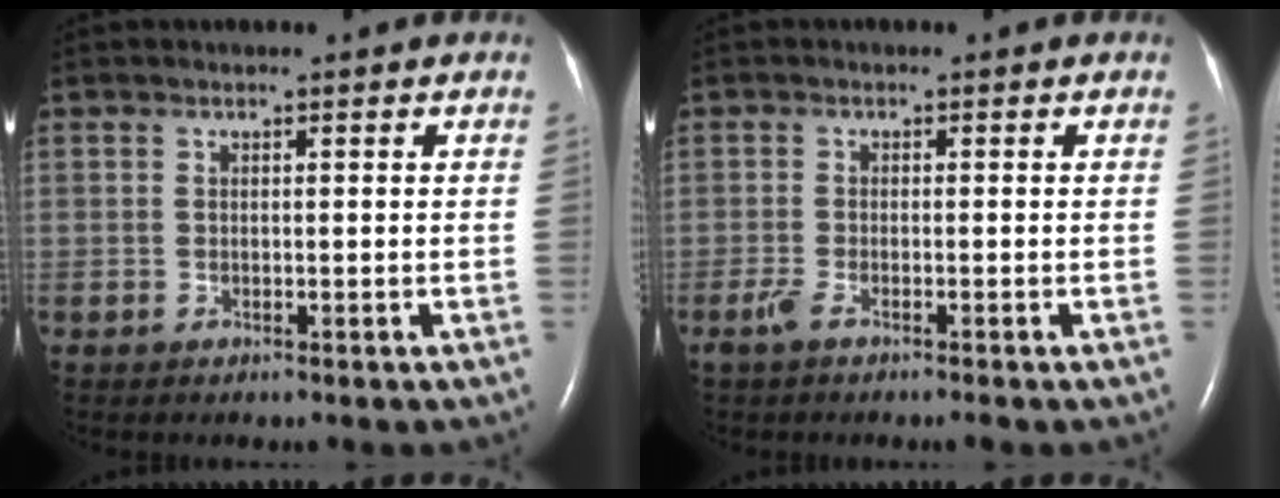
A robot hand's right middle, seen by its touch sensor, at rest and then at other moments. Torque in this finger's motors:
{"motor_torque": [0.41, -0.27, 0.04, 0.02]}